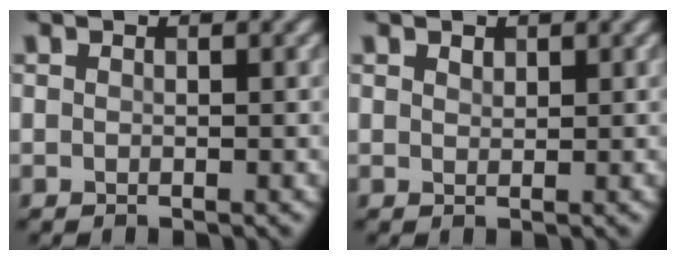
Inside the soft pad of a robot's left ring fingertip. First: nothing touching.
{"total": 0.7, "force": [0.6, 0.4, 0.2], "torque": [-0.005, -0.001, 0.012]}